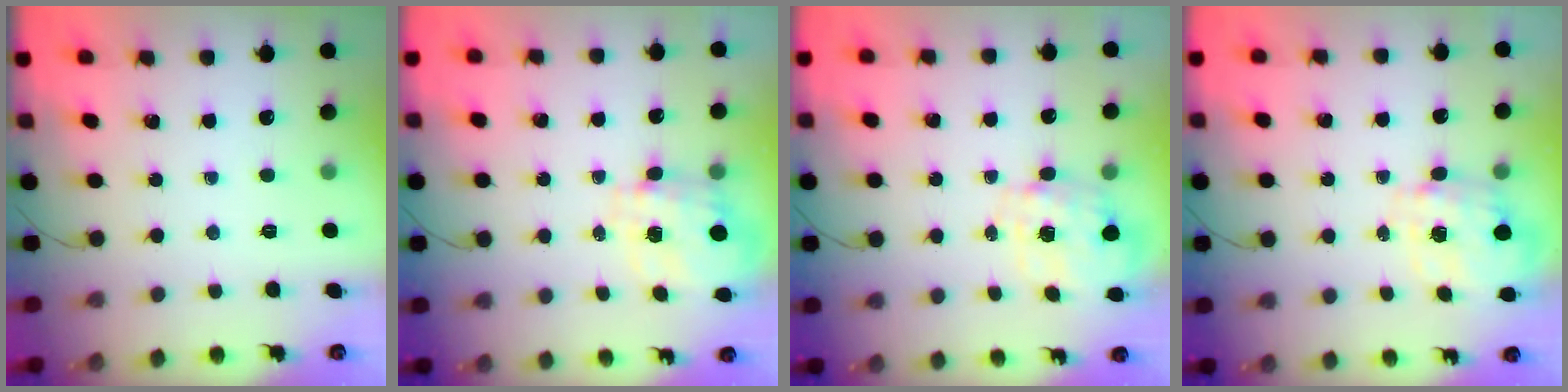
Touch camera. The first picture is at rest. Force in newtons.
{"total": 3.5, "press": 3.3, "slide": 1.0}
{"total": 2.9, "press": 2.7, "slide": 0.8}
{"total": 2.5, "press": 2.3, "slide": 1.0}